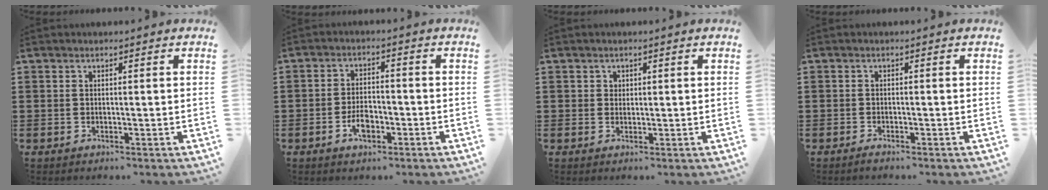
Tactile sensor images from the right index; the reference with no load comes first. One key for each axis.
{"total": 4.0, "fx": -1.9, "fy": 1.8, "fz": 3.0, "tx": -0.068, "ty": -0.004, "tz": -0.037}
{"total": 1.0, "fx": 0.5, "fy": 0.9, "fz": 0.1, "tx": -0.004, "ty": 0.003, "tz": 0.010}
{"total": 0.7, "fx": -0.6, "fy": 0.0, "fz": 0.3, "tx": -0.008, "ty": -0.006, "tz": -0.011}